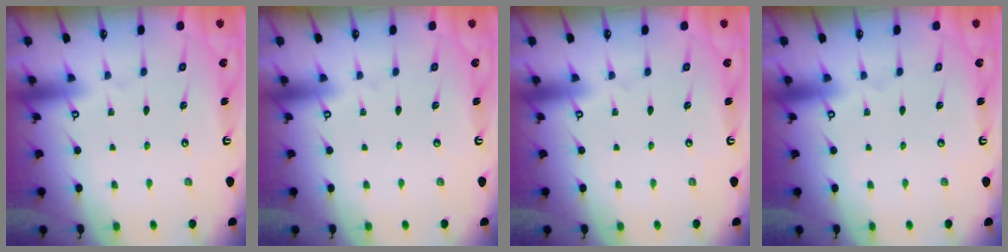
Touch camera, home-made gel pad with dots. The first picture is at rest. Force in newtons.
{"total": 0.0}
{"total": 0.0}
{"total": 0.0}